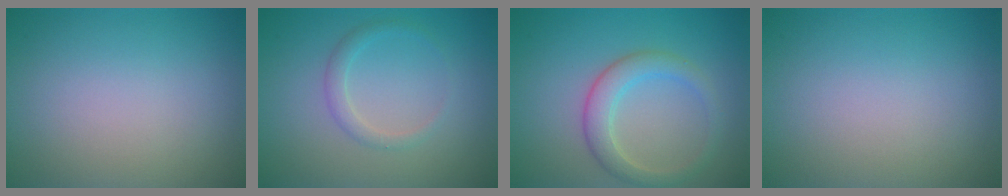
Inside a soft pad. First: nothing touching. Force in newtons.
{"total": 1.5, "press": 1.5, "slide": 0.0}
{"total": 3.1, "press": 3.1, "slide": 0.2}
{"total": 0.0}